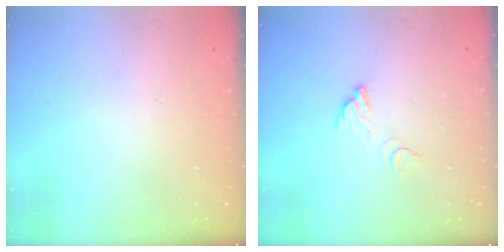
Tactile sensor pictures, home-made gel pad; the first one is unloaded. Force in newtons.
{"total": 3.5, "press": 3.5, "slide": 0.2}